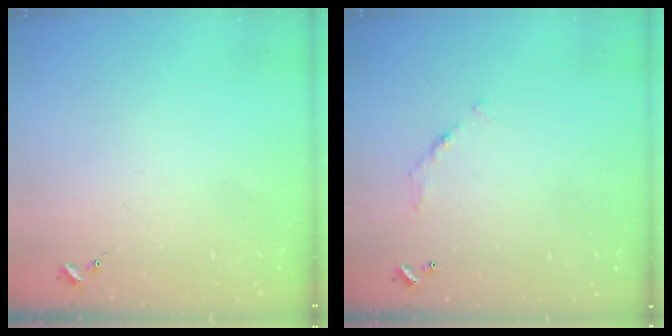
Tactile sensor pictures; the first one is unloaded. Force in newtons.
{"total": 6.8, "press": 6.8, "slide": 0.5}